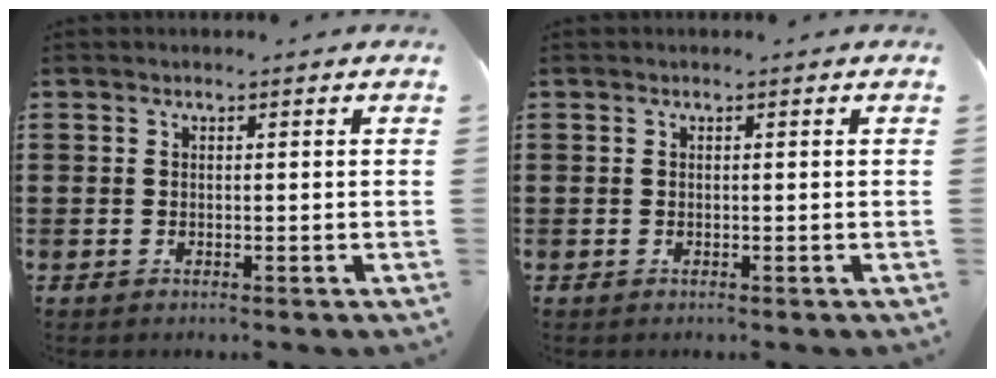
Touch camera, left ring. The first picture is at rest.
{"total": 0.0}